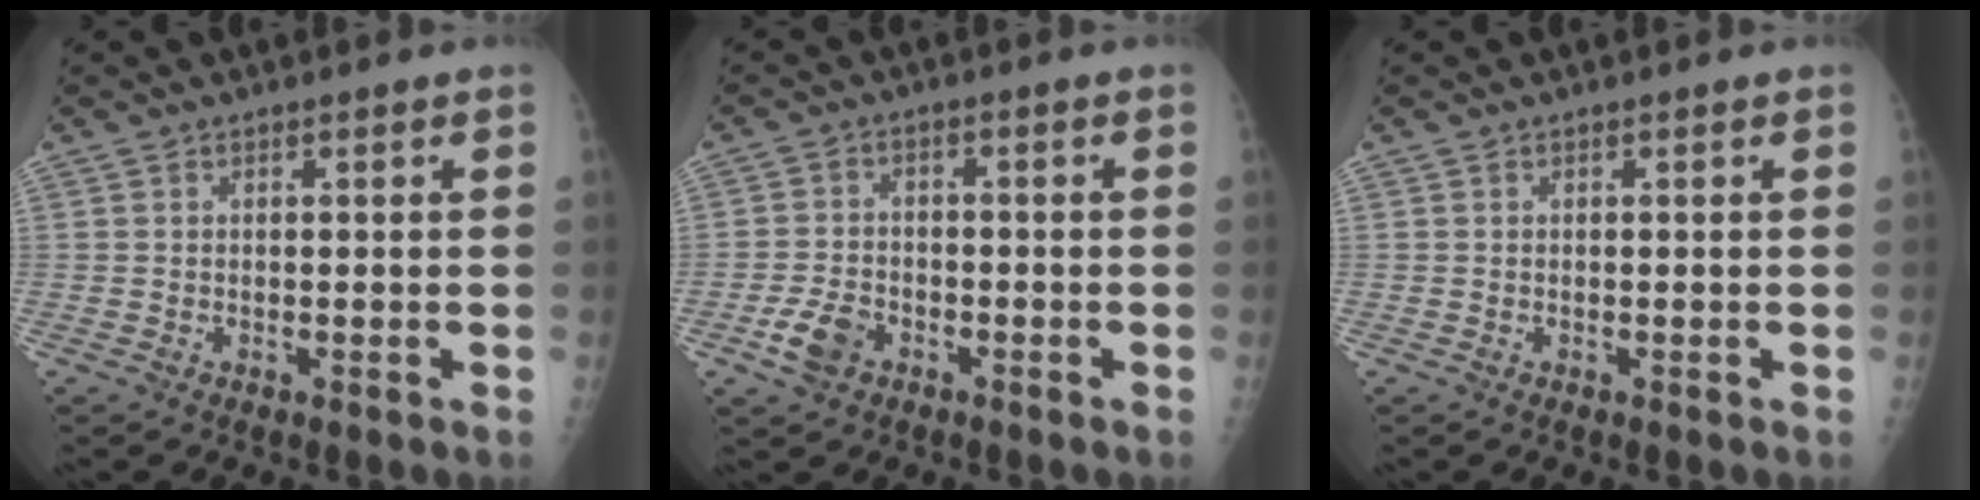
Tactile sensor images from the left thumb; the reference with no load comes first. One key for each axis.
{"total": 5.6, "fx": -2.9, "fy": 3.7, "fz": 3.0, "tx": -0.058, "ty": 0.018, "tz": -0.053}
{"total": 0.0}